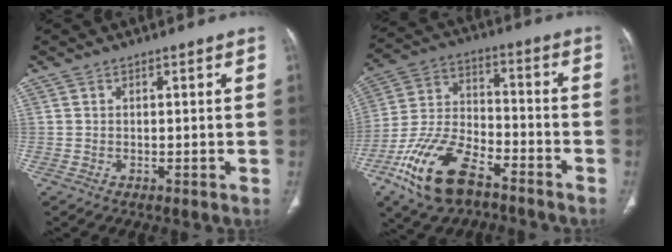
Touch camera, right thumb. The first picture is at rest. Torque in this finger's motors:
{"motor_torque": [0.03, 0.45, 1.28, -1.49, 0.17]}